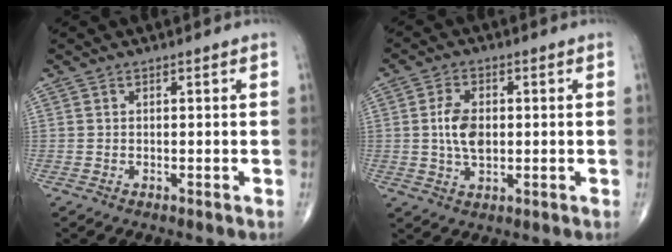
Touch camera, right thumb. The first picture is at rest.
{"total": 6.6, "force": [0.2, 3.9, 5.3], "torque": [-0.096, 0.000, 0.003]}